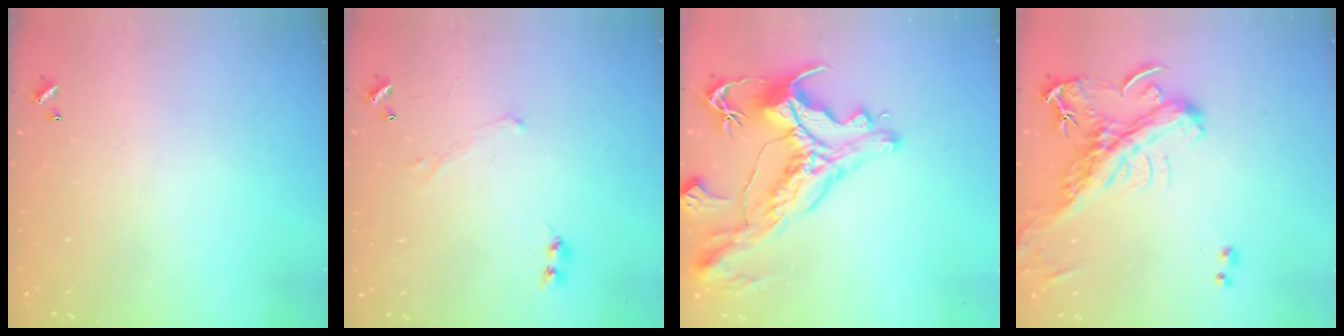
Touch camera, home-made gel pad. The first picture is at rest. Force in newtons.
{"total": 0.7, "press": 0.7, "slide": 0.3}
{"total": 7.1, "press": 6.9, "slide": 1.8}
{"total": 3.5, "press": 3.4, "slide": 1.0}